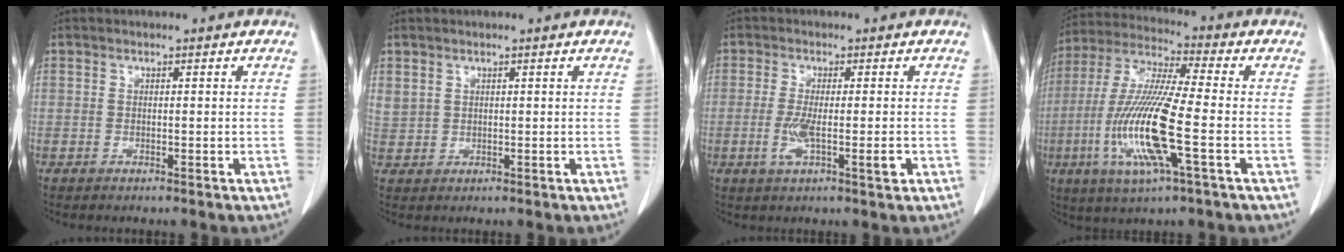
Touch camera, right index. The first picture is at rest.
{"total": 2.6, "force": [1.5, 1.9, 0.8], "torque": [-0.018, 0.008, 0.040]}
{"total": 5.5, "force": [-1.5, 1.0, 5.2], "torque": [-0.097, -0.007, -0.025]}
{"total": 15.5, "force": [-3.9, 1.0, 14.9], "torque": [-0.316, -0.015, -0.079]}